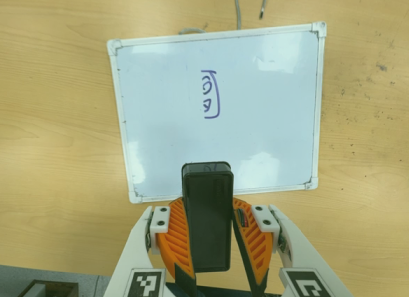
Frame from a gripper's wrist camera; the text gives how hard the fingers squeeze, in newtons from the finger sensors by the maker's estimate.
{"total": 8.8, "left": 8.8, "right": 8.8}